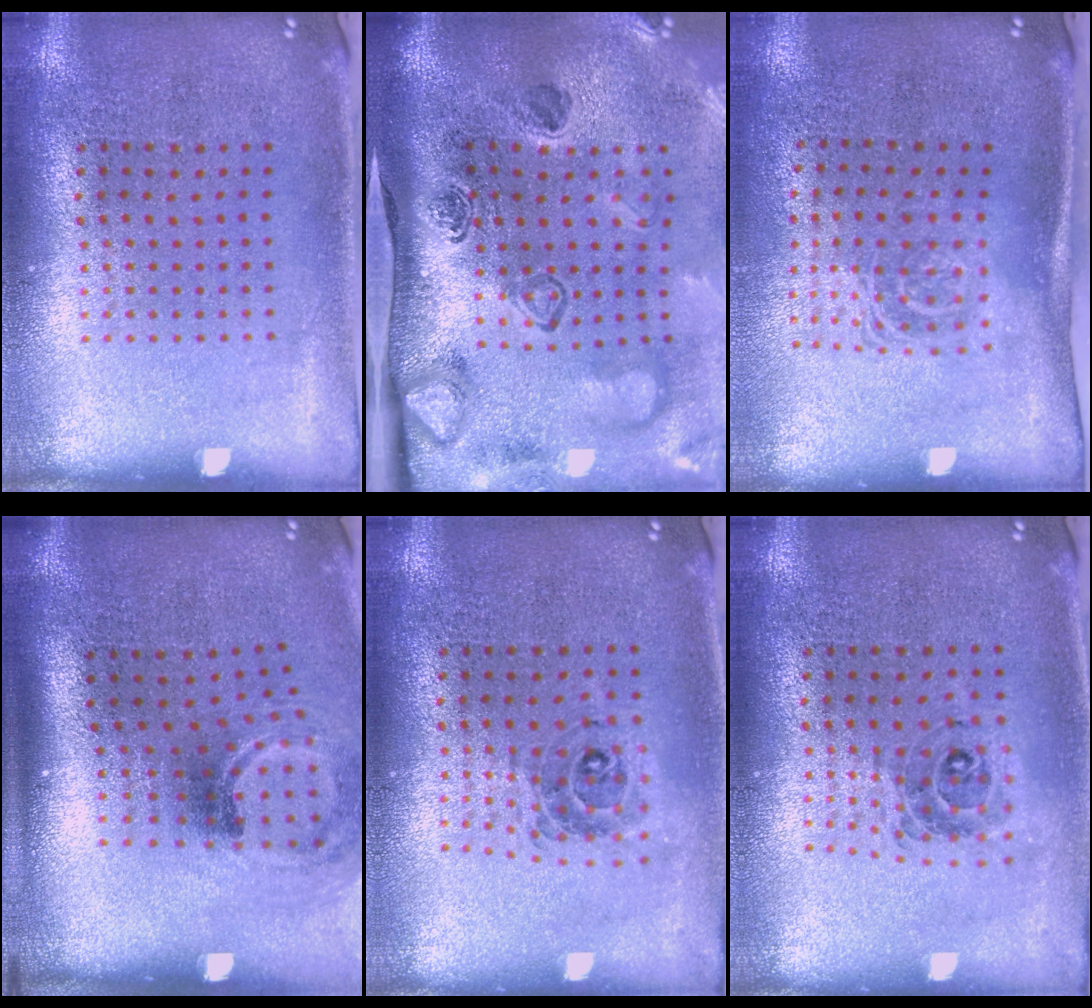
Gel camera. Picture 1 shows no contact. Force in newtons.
{"total": 4.3, "press": 2.9, "slide": 3.2}
{"total": 1.5, "press": 1.1, "slide": 1.0}
{"total": 2.0, "press": 1.3, "slide": 1.5}
{"total": 0.8, "press": 0.8, "slide": 0.1}
{"total": 0.7, "press": 0.7, "slide": 0.1}